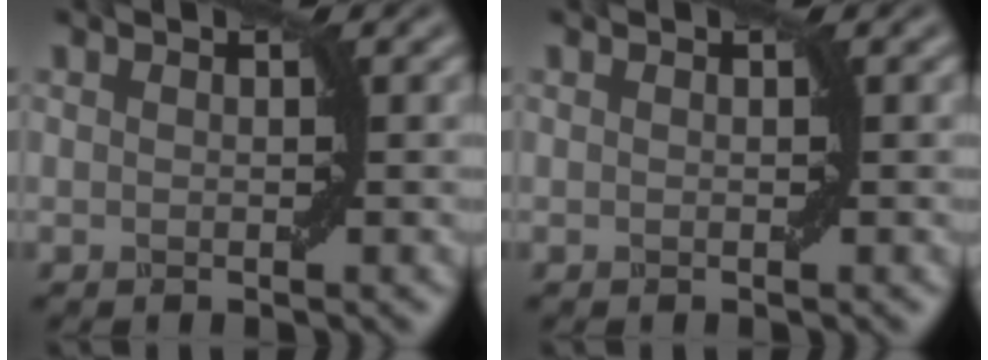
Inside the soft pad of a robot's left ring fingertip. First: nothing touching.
{"total": 0.0}